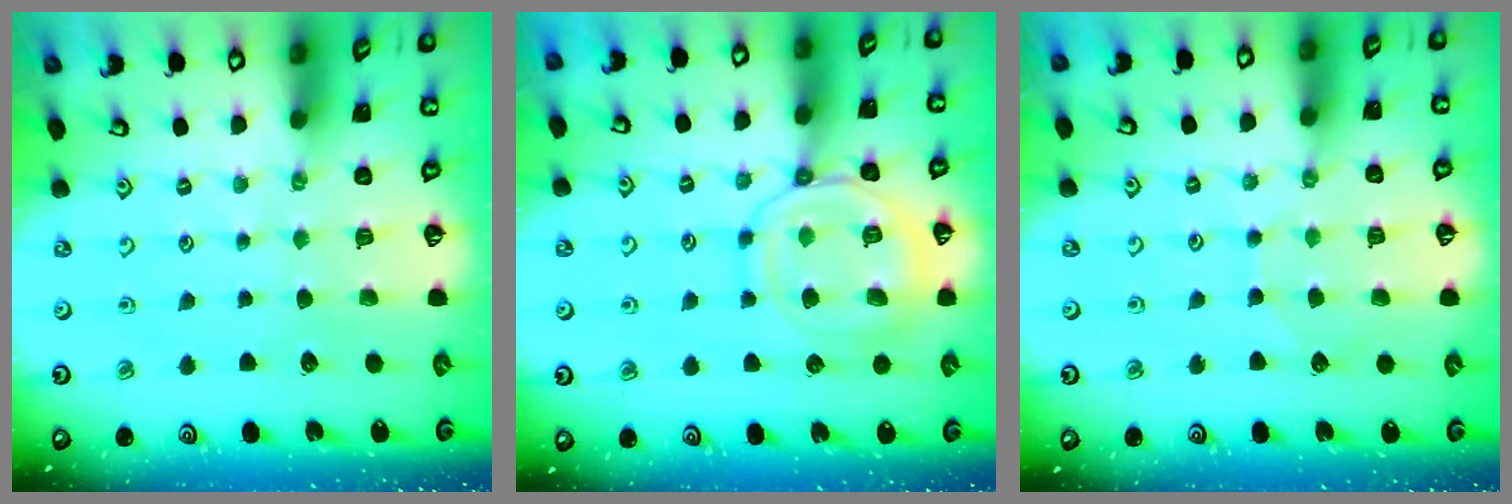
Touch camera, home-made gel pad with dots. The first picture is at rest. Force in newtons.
{"total": 12.9, "press": 12.8, "slide": 1.3}
{"total": 5.7, "press": 5.6, "slide": 0.4}